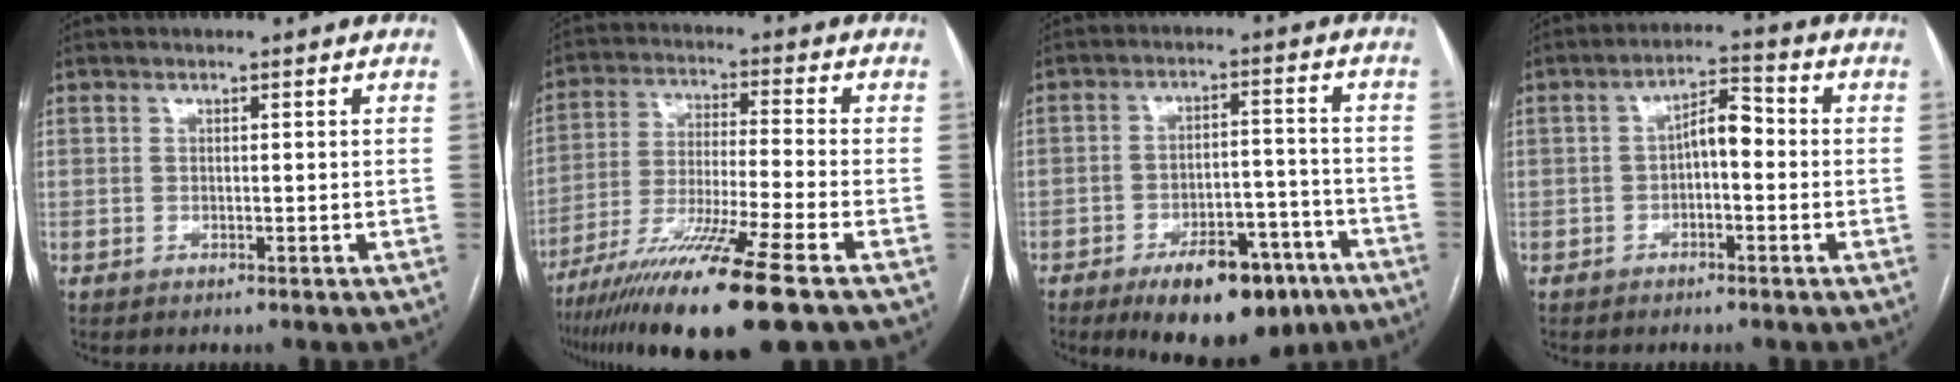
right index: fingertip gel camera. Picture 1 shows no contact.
{"total": 16.6, "force": [-11.1, -1.0, 12.3], "torque": [-0.223, -0.050, -0.194]}
{"total": 12.6, "force": [-8.2, 5.9, 7.5], "torque": [-0.085, 0.015, -0.115]}
{"total": 5.0, "force": [-0.5, 2.0, 4.6], "torque": [-0.075, 0.026, -0.011]}